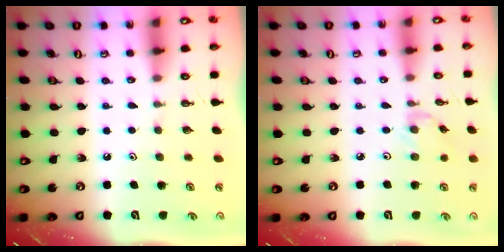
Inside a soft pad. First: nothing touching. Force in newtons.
{"total": 0.7, "press": 0.7, "slide": 0.2}